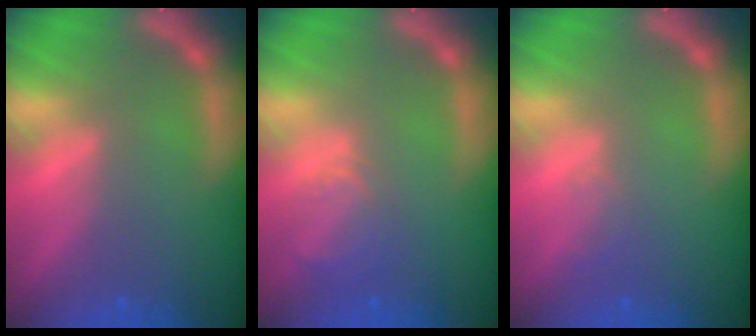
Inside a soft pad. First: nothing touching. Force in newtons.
{"total": 2.9}
{"total": 1.0}